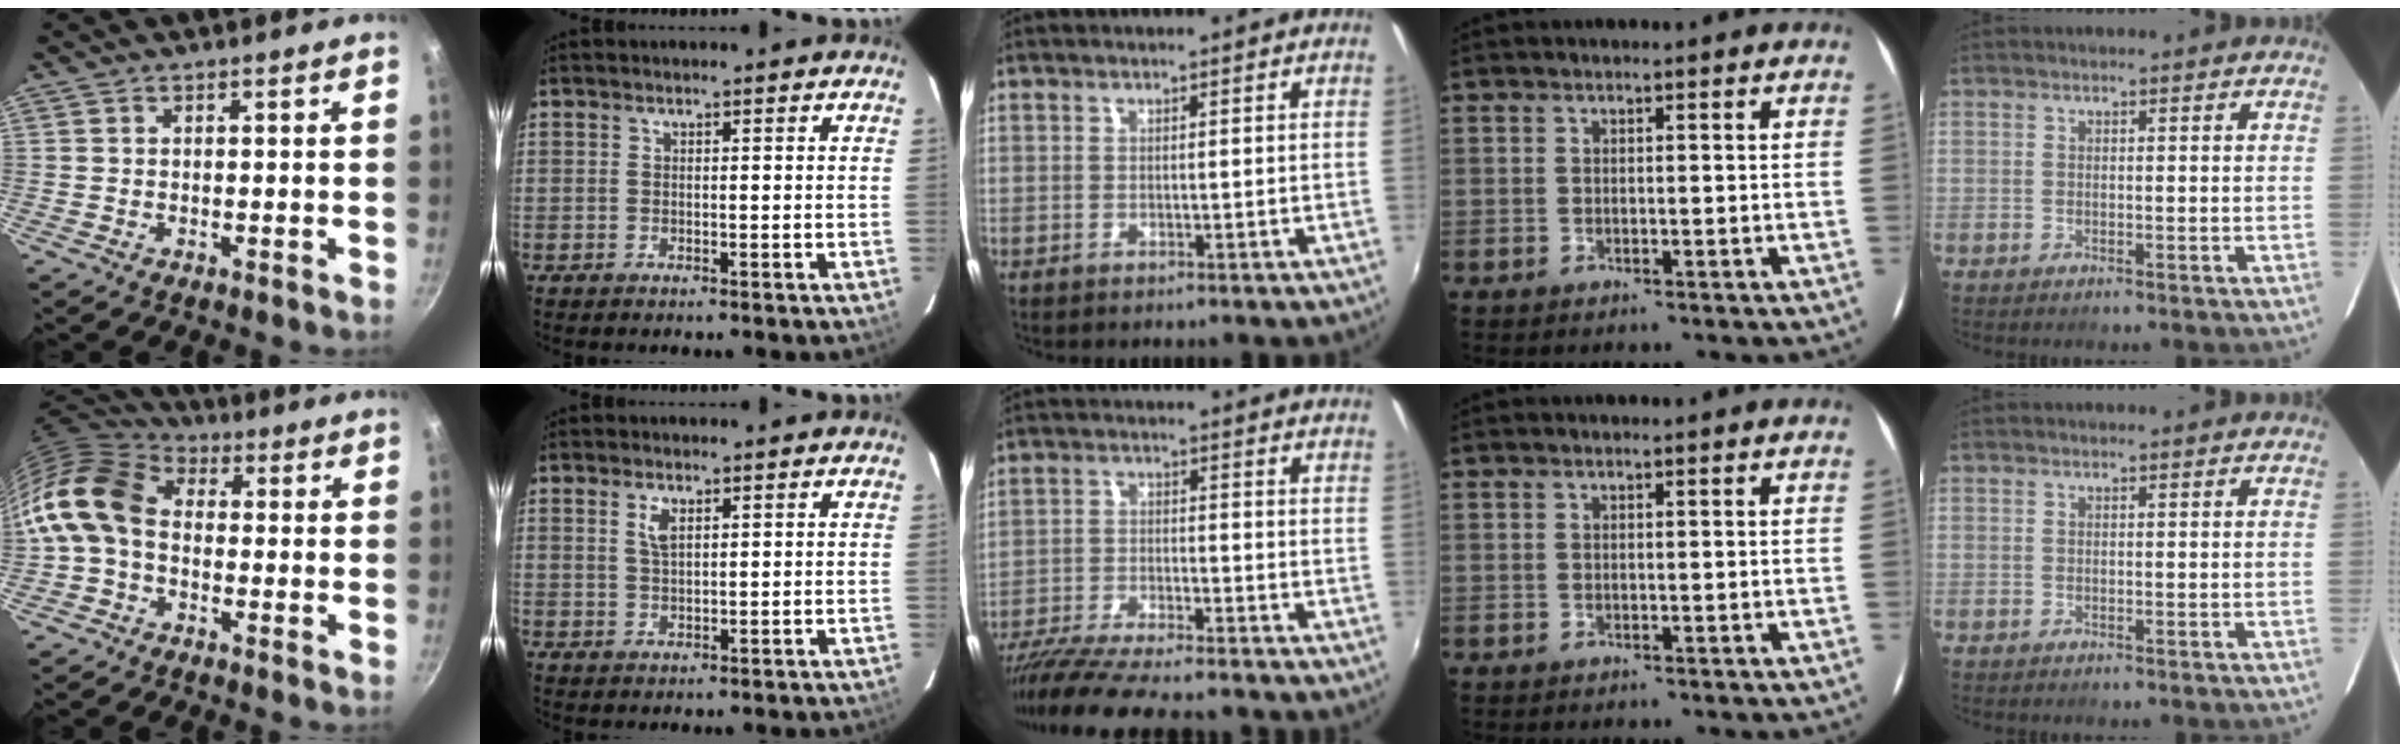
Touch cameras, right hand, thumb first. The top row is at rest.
{"thumb": {"total": 14.0, "force": [-1.1, 10.1, 9.5], "torque": [-0.178, 0.033, -0.044]}, "index": {"total": 2.8, "force": [1.2, 1.2, 2.2], "torque": [-0.043, 0.002, 0.024]}, "middle": {"total": 17.3, "force": [-15.1, 2.1, 8.2], "torque": [-0.164, -0.036, -0.250]}}